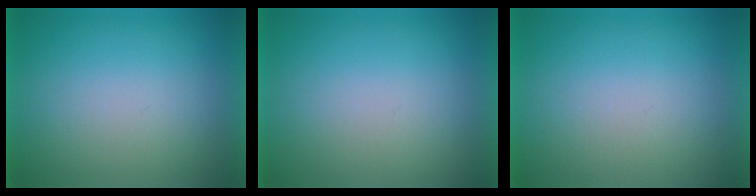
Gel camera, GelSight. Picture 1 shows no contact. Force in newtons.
{"total": 1.2}
{"total": 1.2}